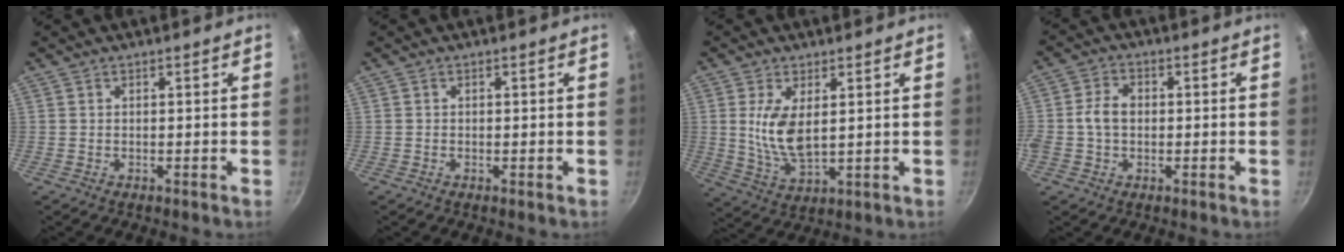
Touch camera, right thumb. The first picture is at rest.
{"total": 0.0}
{"total": 8.8, "force": [1.7, 4.2, 7.6], "torque": [-0.145, -0.019, 0.044]}
{"total": 5.6, "force": [-0.2, 4.2, 3.8], "torque": [-0.066, 0.016, -0.013]}